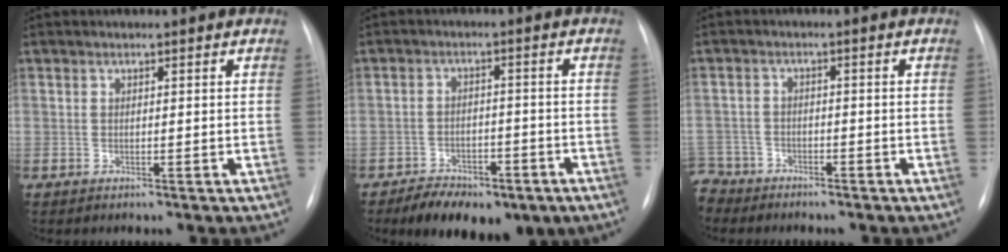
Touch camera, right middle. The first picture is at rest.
{"total": 11.0, "force": [-7.5, 5.2, 6.2], "torque": [-0.086, 0.006, -0.111]}
{"total": 6.4, "force": [-5.4, 3.5, 0.1], "torque": [-0.006, -0.004, -0.100]}